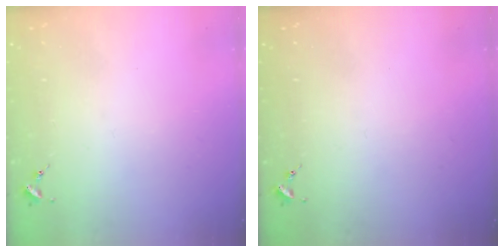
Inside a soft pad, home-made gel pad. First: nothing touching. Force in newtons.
{"total": 0.0}